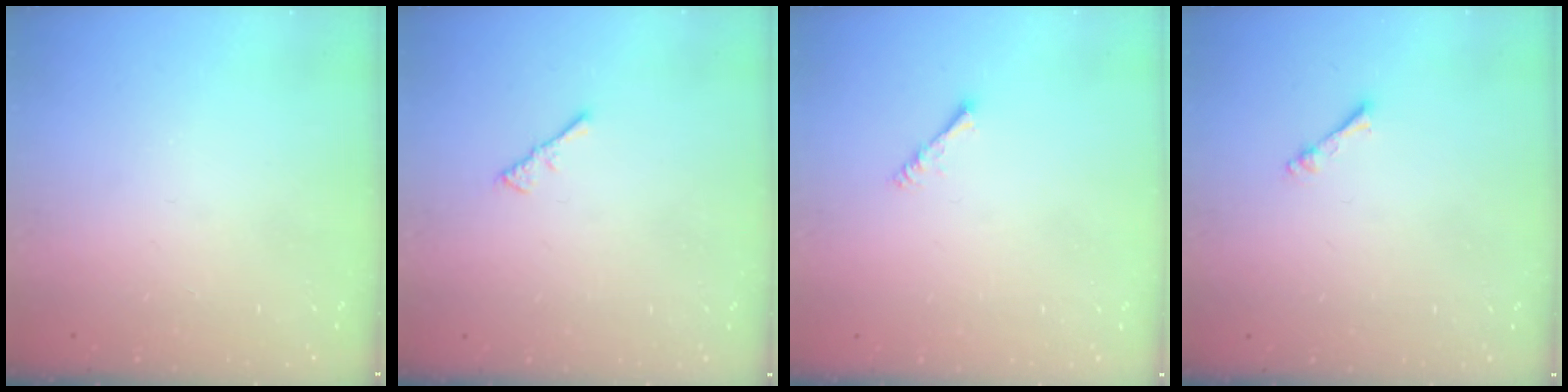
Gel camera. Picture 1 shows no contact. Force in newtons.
{"total": 2.2, "press": 2.1, "slide": 0.5}
{"total": 1.4, "press": 1.3, "slide": 0.3}
{"total": 1.1, "press": 1.1, "slide": 0.2}